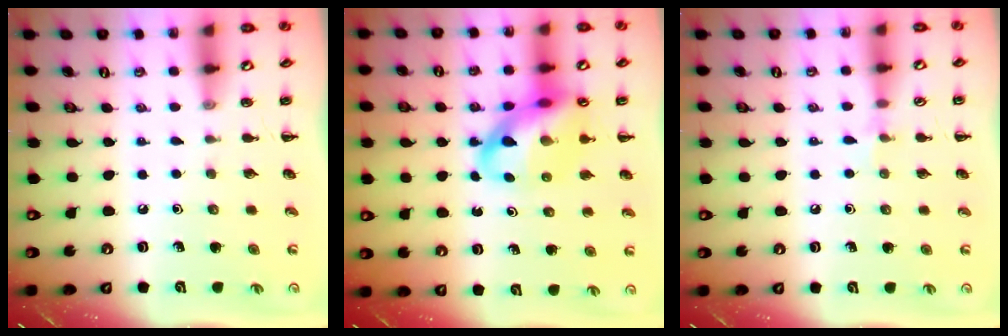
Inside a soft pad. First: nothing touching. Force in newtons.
{"total": 16.1, "press": 15.5, "slide": 4.4}
{"total": 4.6, "press": 4.3, "slide": 1.7}